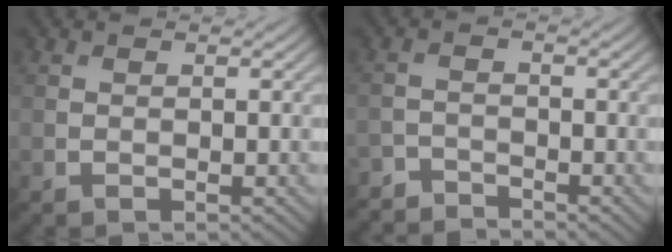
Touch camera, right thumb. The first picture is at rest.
{"total": 3.1, "force": [-3.0, 0.6, 0.1], "torque": [0.003, -0.003, -0.066]}